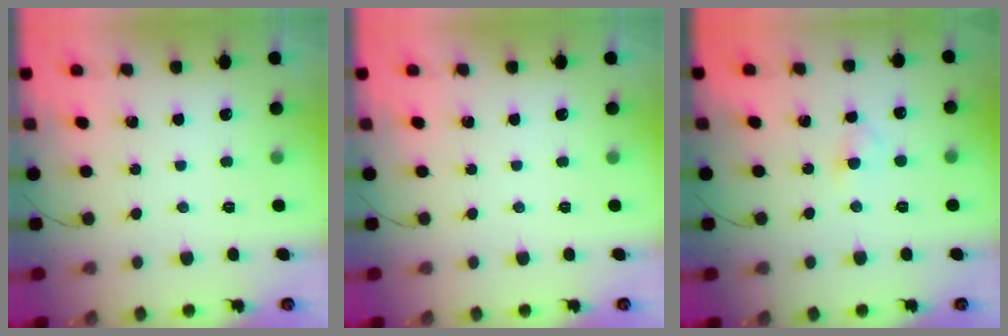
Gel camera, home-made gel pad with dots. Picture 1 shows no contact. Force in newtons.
{"total": 0.0}
{"total": 2.8, "press": 2.6, "slide": 1.1}